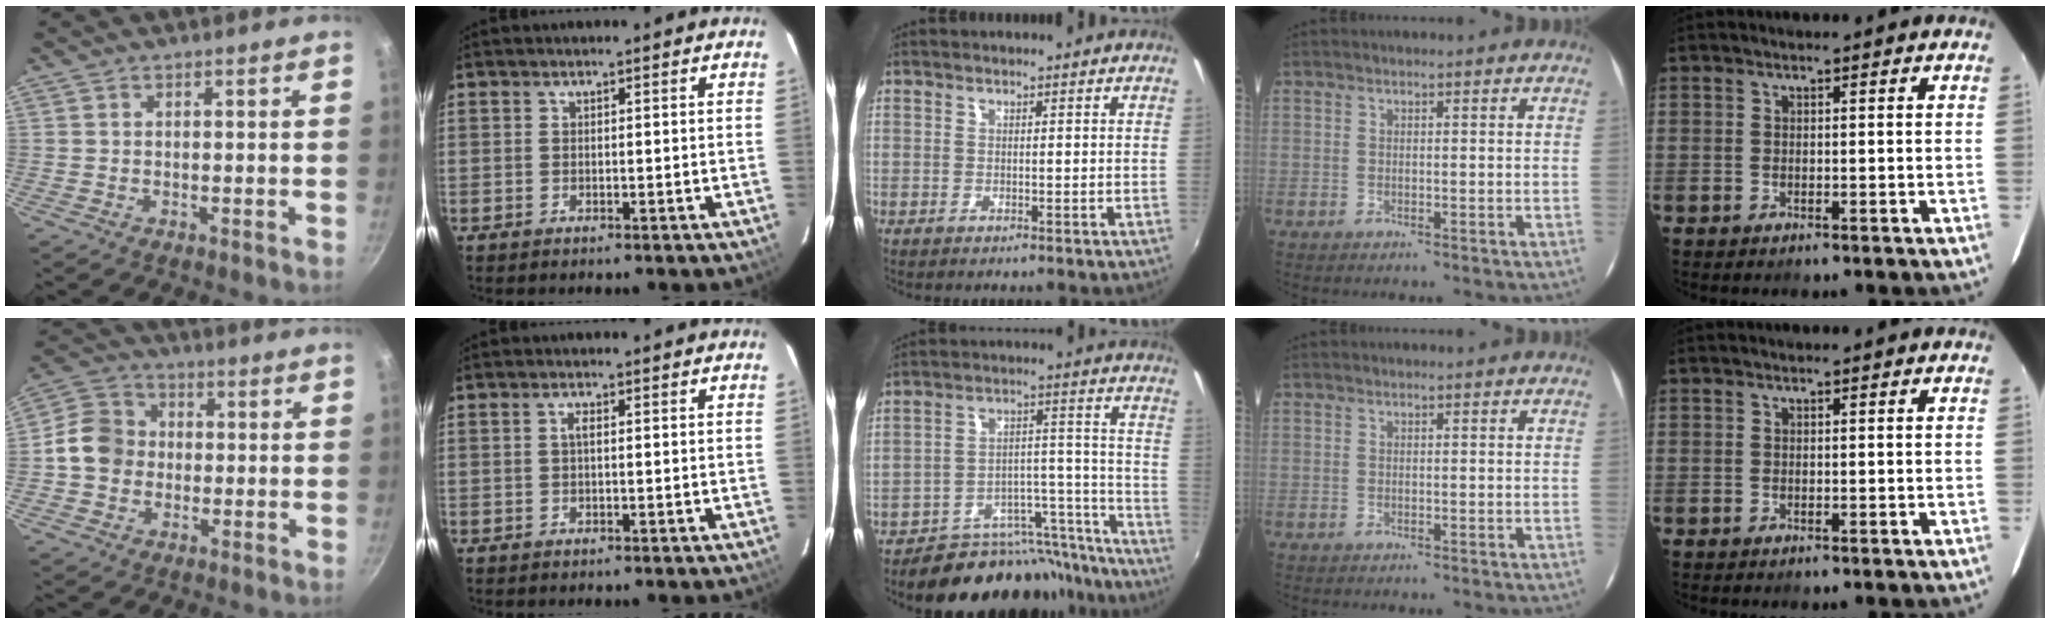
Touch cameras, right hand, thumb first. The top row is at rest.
{"thumb": {"total": 9.4, "force": [-0.7, 8.2, 4.5], "torque": [-0.053, 0.022, -0.034]}, "index": {"total": 1.1, "force": [0.1, 0.2, 1.1], "torque": [-0.021, 0.004, -0.001]}, "middle": {"total": 18.7, "force": [-17.1, 6.9, 2.9], "torque": [-0.030, 0.066, -0.236]}}